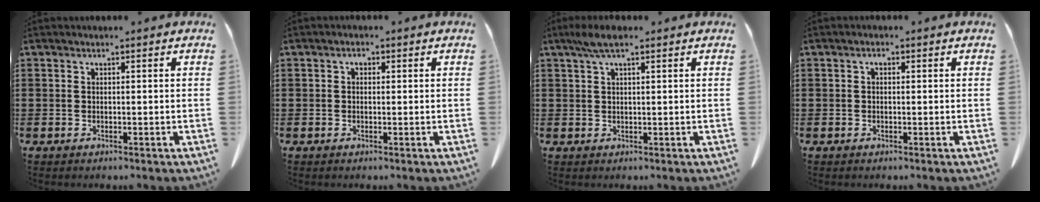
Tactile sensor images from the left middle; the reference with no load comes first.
{"total": 0.9, "force": [0.0, 0.6, 0.7], "torque": [-0.016, 0.002, 0.001]}
{"total": 3.2, "force": [1.8, 0.9, 2.5], "torque": [-0.053, 0.003, 0.034]}
{"total": 0.9, "force": [-0.1, 0.4, 0.8], "torque": [-0.017, 0.000, 0.000]}